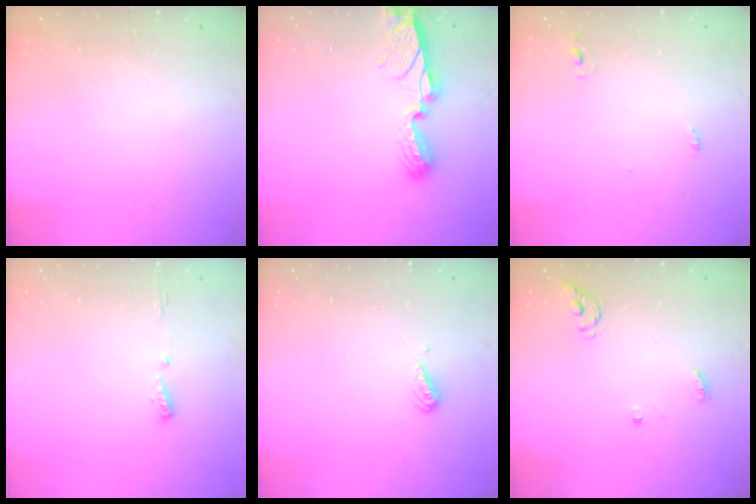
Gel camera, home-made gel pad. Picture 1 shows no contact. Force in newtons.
{"total": 8.5, "press": 8.4, "slide": 1.2}
{"total": 2.9, "press": 2.7, "slide": 1.0}
{"total": 4.7, "press": 4.7, "slide": 0.4}
{"total": 4.5, "press": 4.4, "slide": 0.8}
{"total": 5.3, "press": 5.3, "slide": 0.4}